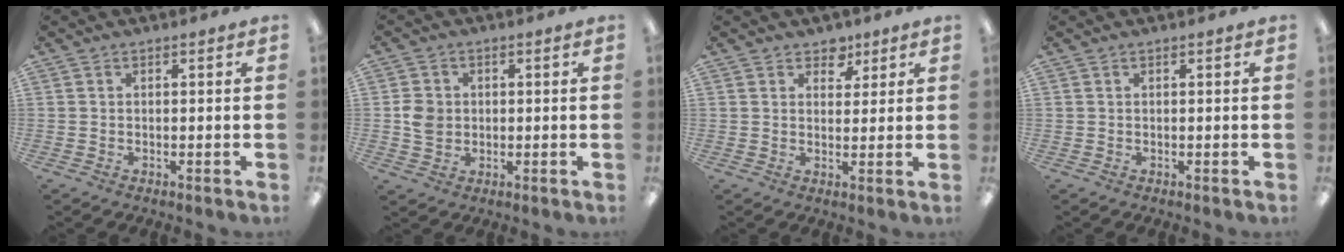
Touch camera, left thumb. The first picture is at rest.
{"total": 4.9, "force": [-0.2, 4.4, 2.1], "torque": [-0.025, 0.005, -0.004]}
{"total": 4.5, "force": [3.0, 3.1, 1.2], "torque": [-0.003, -0.013, 0.049]}
{"total": 0.0}